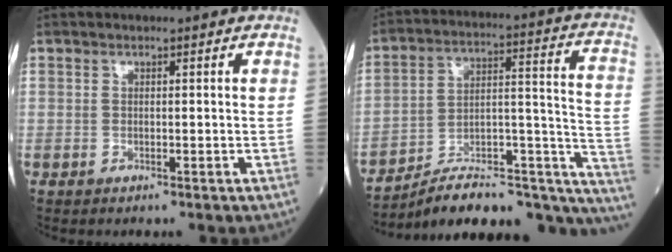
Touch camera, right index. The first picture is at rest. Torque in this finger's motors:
{"motor_torque": [-0.59, -0.53, -0.35, -0.08]}